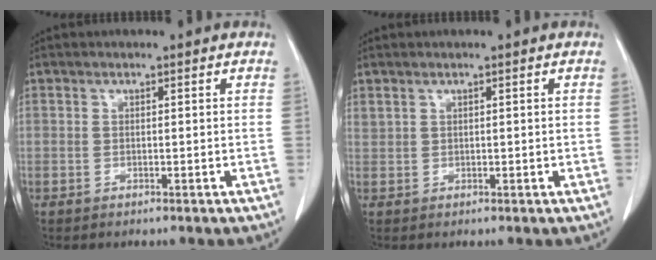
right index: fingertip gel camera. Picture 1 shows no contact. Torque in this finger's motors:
{"motor_torque": [-0.12, -0.04, 0.00, 0.00]}